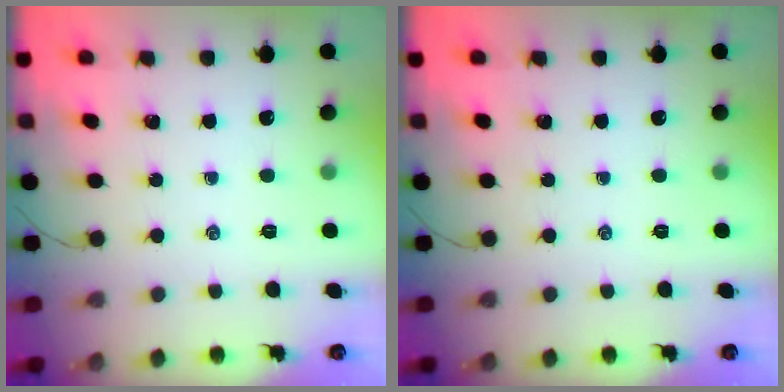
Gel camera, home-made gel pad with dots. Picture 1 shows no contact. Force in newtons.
{"total": 0.0}